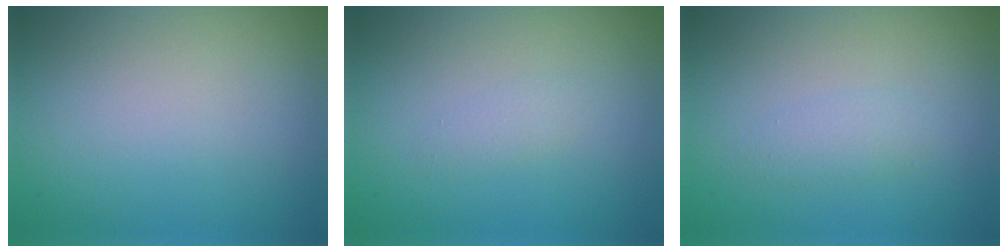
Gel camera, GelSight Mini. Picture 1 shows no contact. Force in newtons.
{"total": 1.0, "press": 1.0, "slide": 0.1}
{"total": 1.4, "press": 1.4, "slide": 0.0}